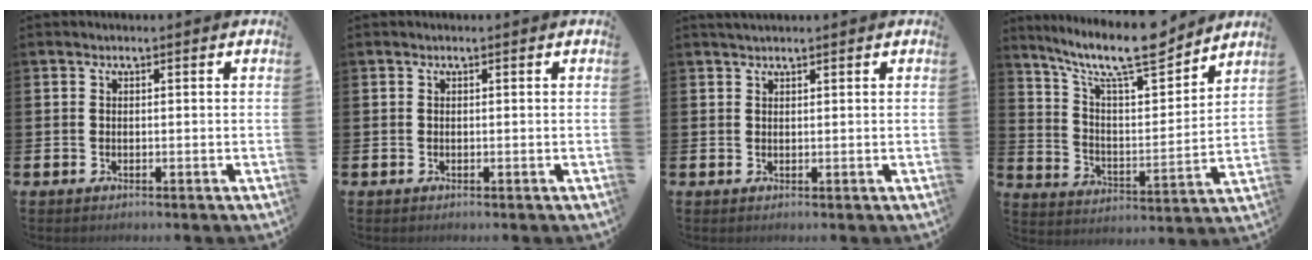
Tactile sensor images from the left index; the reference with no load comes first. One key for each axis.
{"total": 0.0}
{"total": 1.3, "fx": 1.2, "fy": 0.2, "fz": 0.4, "tx": -0.007, "ty": 0.003, "tz": 0.021}
{"total": 12.9, "fx": 10.8, "fy": 2.9, "fz": 6.4, "tx": -0.140, "ty": -0.067, "tz": 0.187}